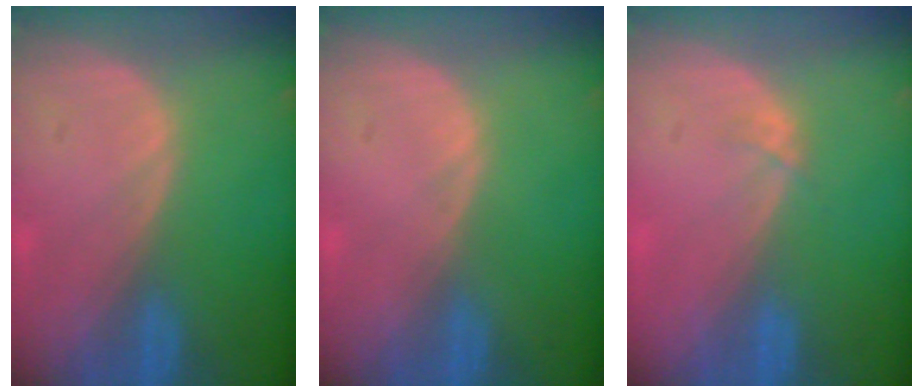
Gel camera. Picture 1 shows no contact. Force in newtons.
{"total": 0.0}
{"total": 1.2, "press": 0.9, "slide": 0.7}